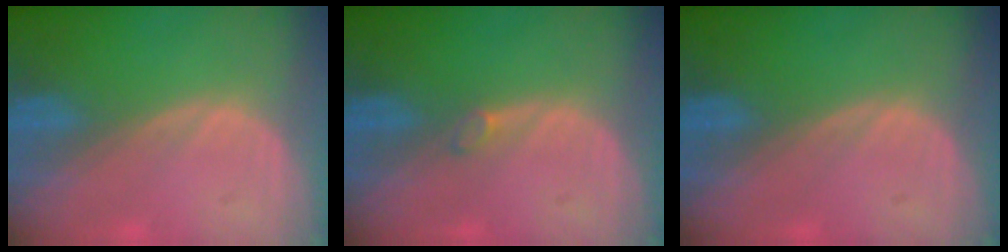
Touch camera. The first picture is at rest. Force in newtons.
{"total": 0.9, "press": 0.9, "slide": 0.3}
{"total": 0.0}